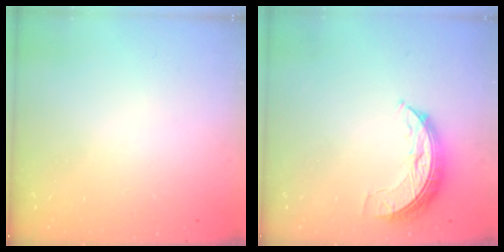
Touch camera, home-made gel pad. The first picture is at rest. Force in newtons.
{"total": 8.3, "press": 8.3, "slide": 0.5}